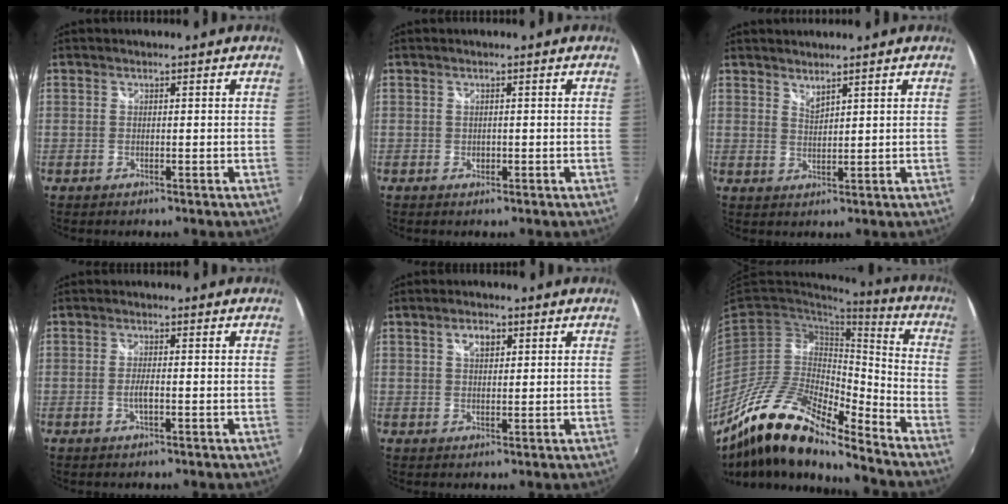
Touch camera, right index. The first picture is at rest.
{"total": 0.6, "force": [0.0, 0.5, 0.2], "torque": [-0.001, -0.001, 0.000]}
{"total": 2.2, "force": [2.1, 0.3, 0.7], "torque": [-0.010, 0.000, 0.036]}
{"total": 2.1, "force": [-0.6, 0.3, 2.0], "torque": [-0.040, -0.002, -0.011]}
{"total": 3.2, "force": [1.4, 1.9, 2.1], "torque": [-0.033, 0.007, 0.023]}
{"total": 18.4, "force": [-13.9, 4.7, 11.1], "torque": [-0.196, -0.009, -0.267]}